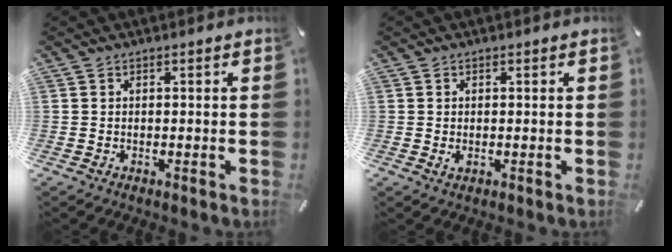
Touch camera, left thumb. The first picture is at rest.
{"total": 1.0, "force": [0.0, 0.6, 0.8], "torque": [-0.007, -0.003, -0.002]}